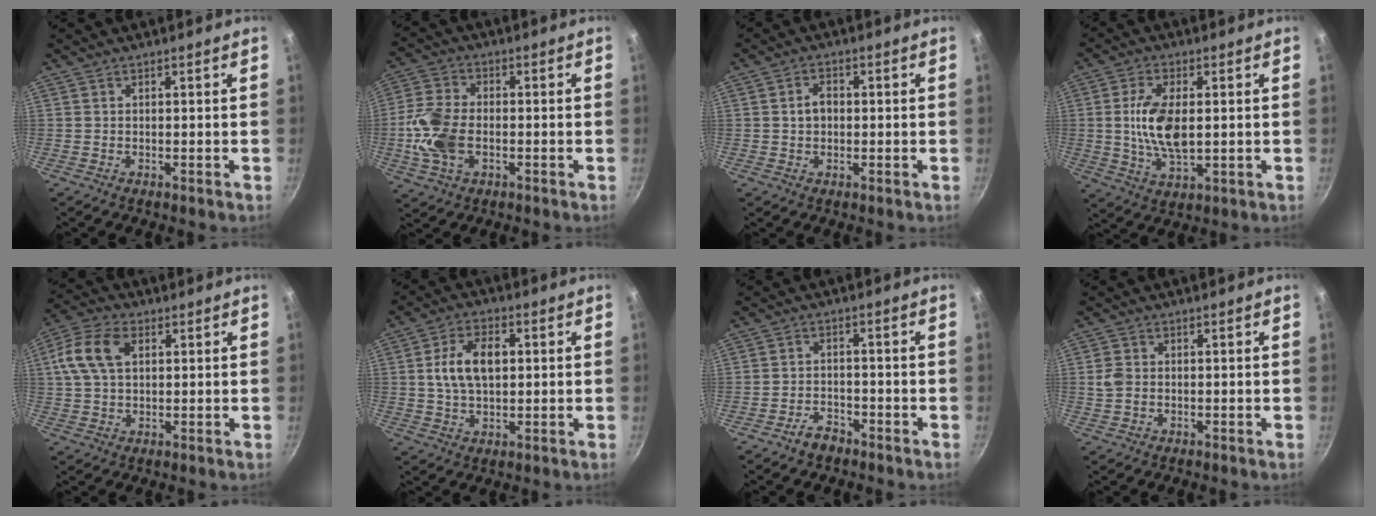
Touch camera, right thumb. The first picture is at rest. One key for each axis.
{"total": 10.9, "fx": -2.1, "fy": 6.9, "fz": 8.2, "tx": -0.166, "ty": 0.016, "tz": -0.048}
{"total": 3.3, "fx": 0.1, "fy": 2.5, "fz": 2.2, "tx": -0.024, "ty": 0.012, "tz": -0.001}
{"total": 10.8, "fx": 0.6, "fy": 5.4, "fz": 9.3, "tx": -0.176, "ty": -0.001, "tz": 0.014}
{"total": 10.2, "fx": 2.7, "fy": 6.5, "fz": 7.3, "tx": -0.139, "ty": 0.014, "tz": 0.040}
{"total": 10.1, "fx": 1.4, "fy": 6.2, "fz": 7.8, "tx": -0.125, "ty": 0.010, "tz": 0.022}
{"total": 3.7, "fx": -2.8, "fy": 1.9, "fz": 1.2, "tx": -0.013, "ty": 0.029, "tz": -0.047}
{"total": 3.2, "fx": -0.2, "fy": 2.6, "fz": 1.8, "tx": -0.033, "ty": 0.004, "tz": -0.006}